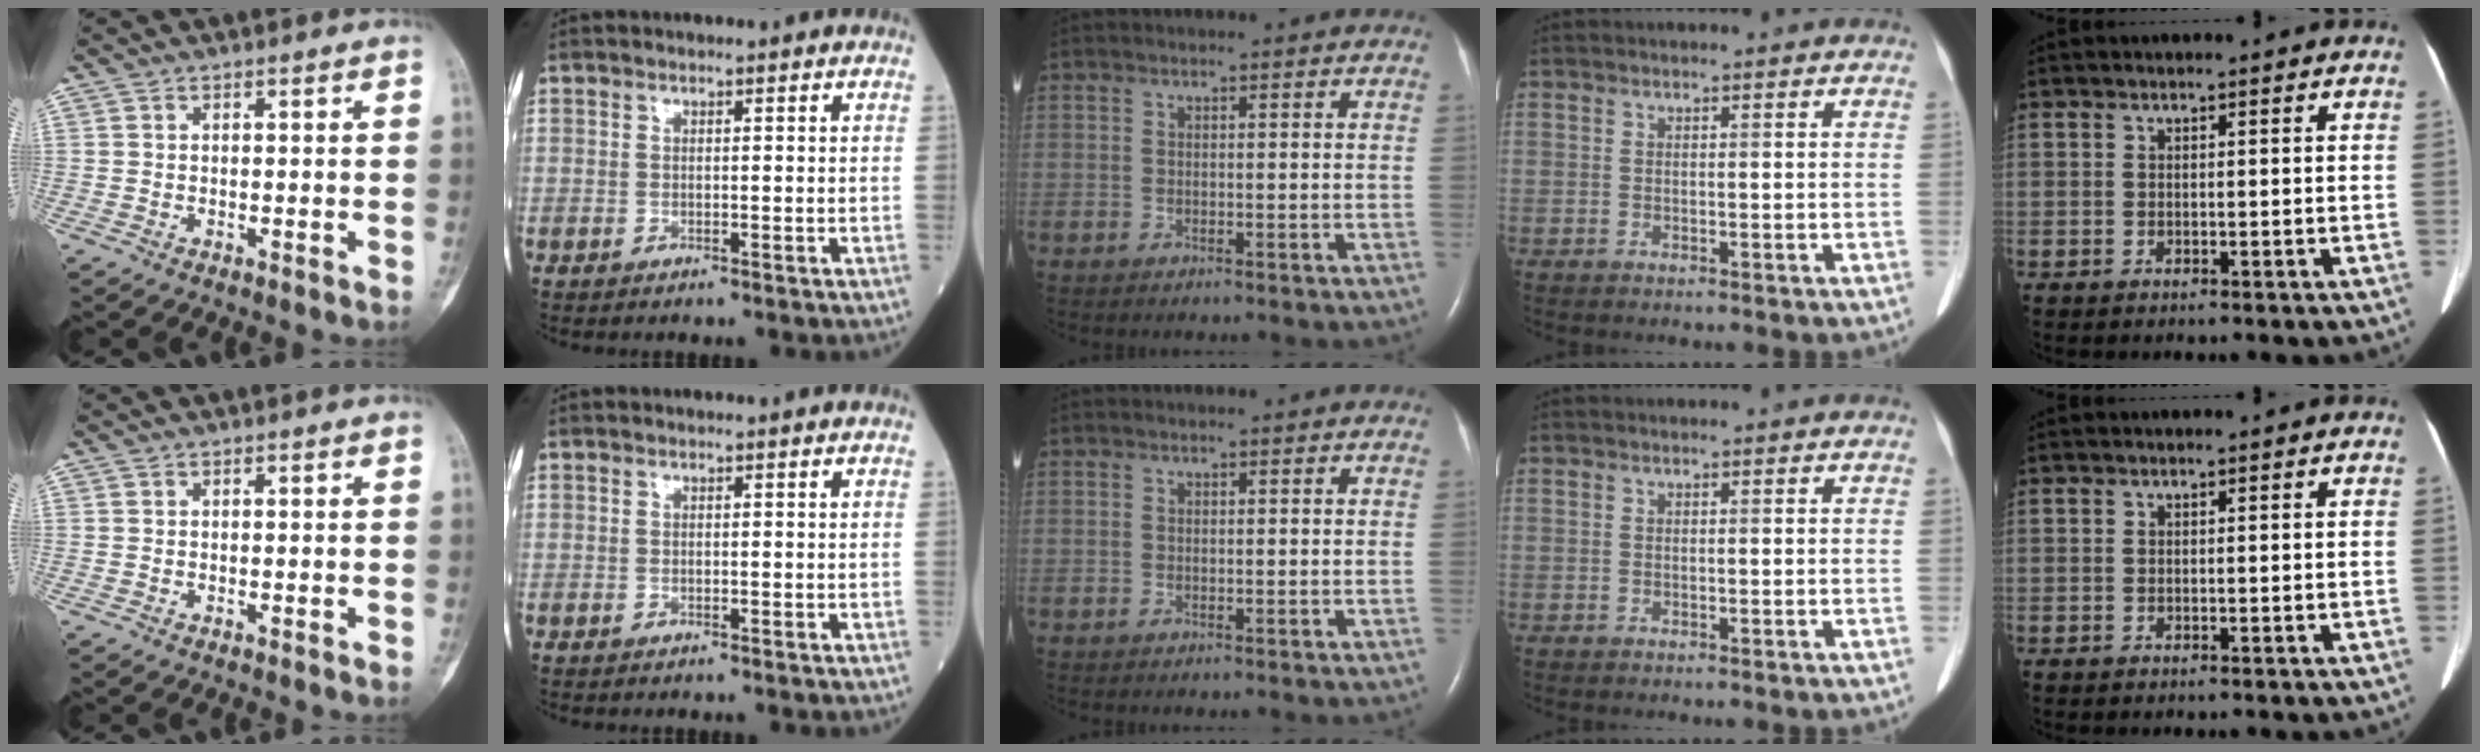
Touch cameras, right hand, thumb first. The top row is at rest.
{}